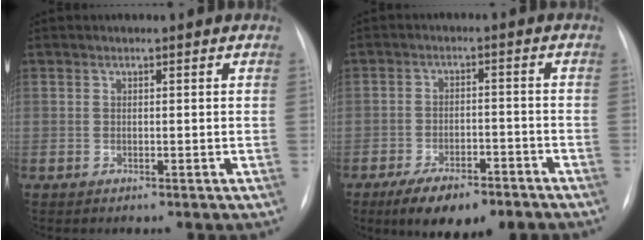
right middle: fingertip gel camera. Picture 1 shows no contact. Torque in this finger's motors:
{"motor_torque": [1.11, -1.03, 0.22, 0.09]}